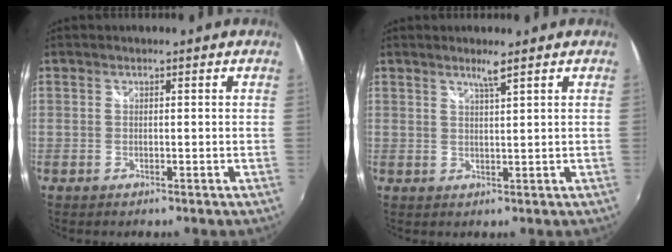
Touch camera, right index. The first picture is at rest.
{"total": 2.2, "force": [1.6, -0.5, 1.4], "torque": [-0.027, -0.004, 0.027]}